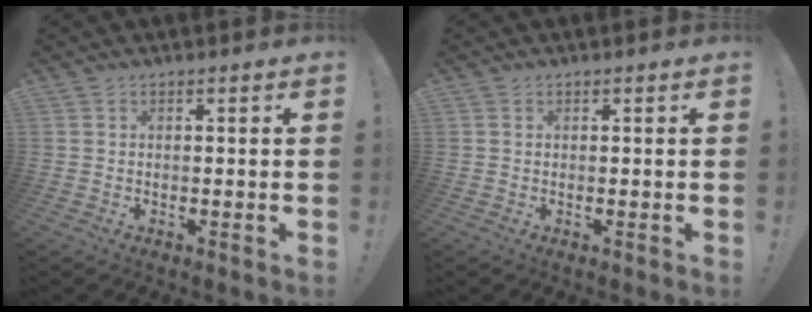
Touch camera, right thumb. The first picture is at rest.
{"total": 0.0}